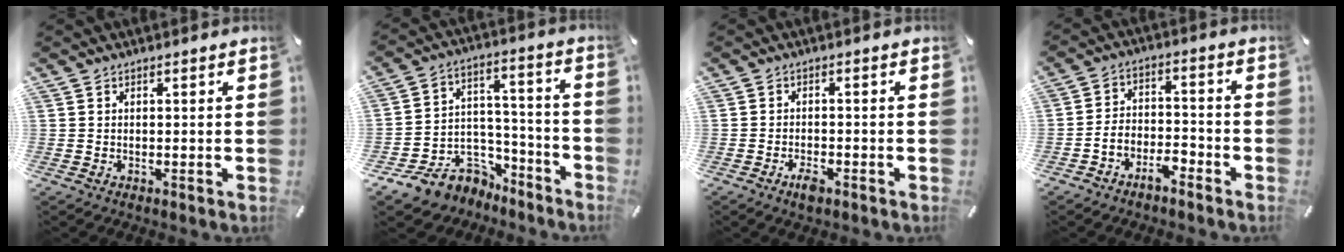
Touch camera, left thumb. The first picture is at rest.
{"total": 11.9, "force": [-7.1, 9.0, 3.4], "torque": [-0.054, 0.041, -0.118]}
{"total": 3.2, "force": [-2.1, 1.4, 2.0], "torque": [-0.046, 0.003, -0.040]}
{"total": 6.0, "force": [-4.8, 3.0, 2.0], "torque": [-0.040, 0.023, -0.093]}